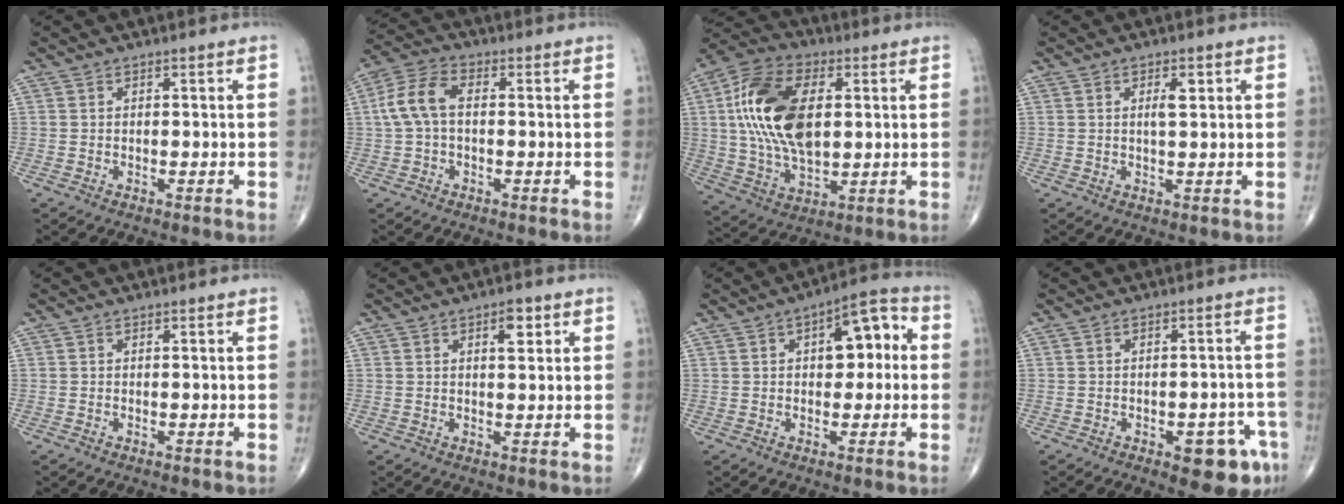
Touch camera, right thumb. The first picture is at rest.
{"total": 7.8, "force": [0.3, 4.6, 6.3], "torque": [-0.138, 0.026, 0.001]}
{"total": 19.5, "force": [3.2, 10.8, 15.9], "torque": [-0.303, 0.001, 0.057]}
{"total": 3.0, "force": [1.0, 1.0, 2.6], "torque": [-0.039, -0.005, 0.017]}
{"total": 0.0}
{"total": 3.7, "force": [1.7, 1.6, 2.9], "torque": [-0.033, -0.006, 0.023]}
{"total": 10.0, "force": [1.8, 5.1, 8.4], "torque": [-0.079, 0.026, 0.015]}
{"total": 8.3, "force": [-3.9, 3.5, 6.4], "torque": [-0.054, 0.020, -0.040]}